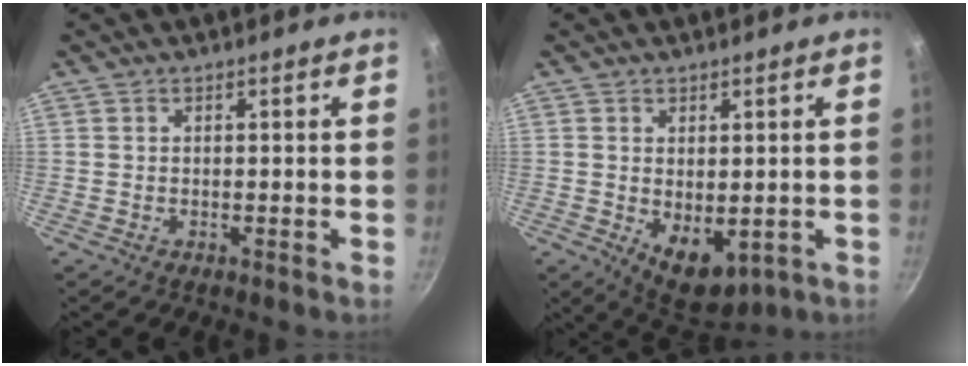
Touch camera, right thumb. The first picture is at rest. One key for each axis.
{"total": 7.7, "fx": -0.8, "fy": 4.8, "fz": 6.0, "tx": -0.069, "ty": -0.016, "tz": 0.006}